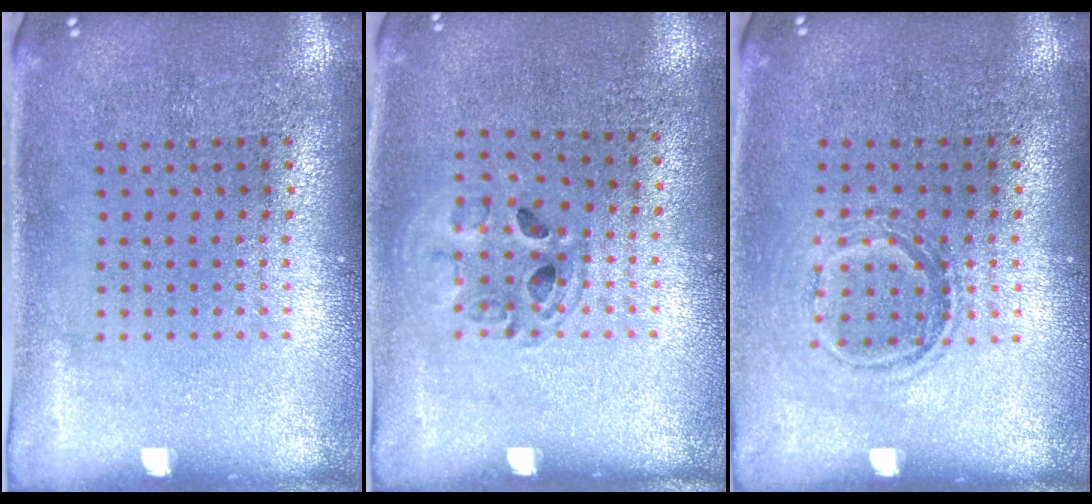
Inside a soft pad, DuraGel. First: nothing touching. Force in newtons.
{"total": 1.0, "press": 1.0, "slide": 0.2}
{"total": 1.1, "press": 1.0, "slide": 0.5}